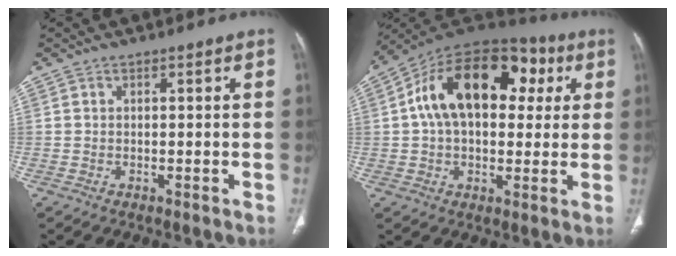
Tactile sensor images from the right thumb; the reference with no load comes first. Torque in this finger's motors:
{"motor_torque": [2.29, 2.72, 1.12, -0.30, 0.21]}